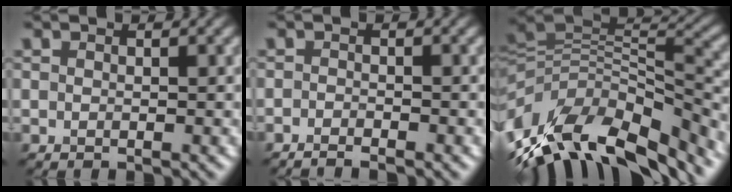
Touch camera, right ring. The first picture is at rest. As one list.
[{"total": 1.3, "force": [-1.2, 0.0, 0.5], "torque": [-0.013, -0.001, -0.024]}, {"total": 13.6, "force": [-6.4, 6.3, 10.2], "torque": [-0.210, -0.001, -0.106]}]